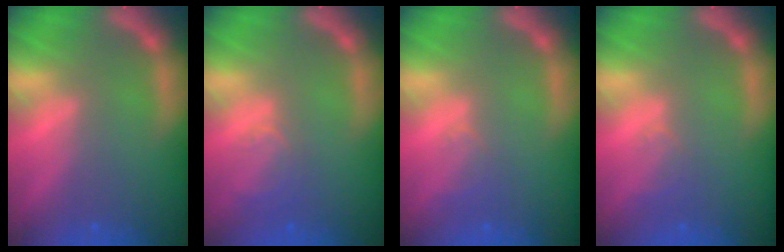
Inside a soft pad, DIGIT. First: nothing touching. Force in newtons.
{"total": 2.5}
{"total": 1.5}
{"total": 1.5}